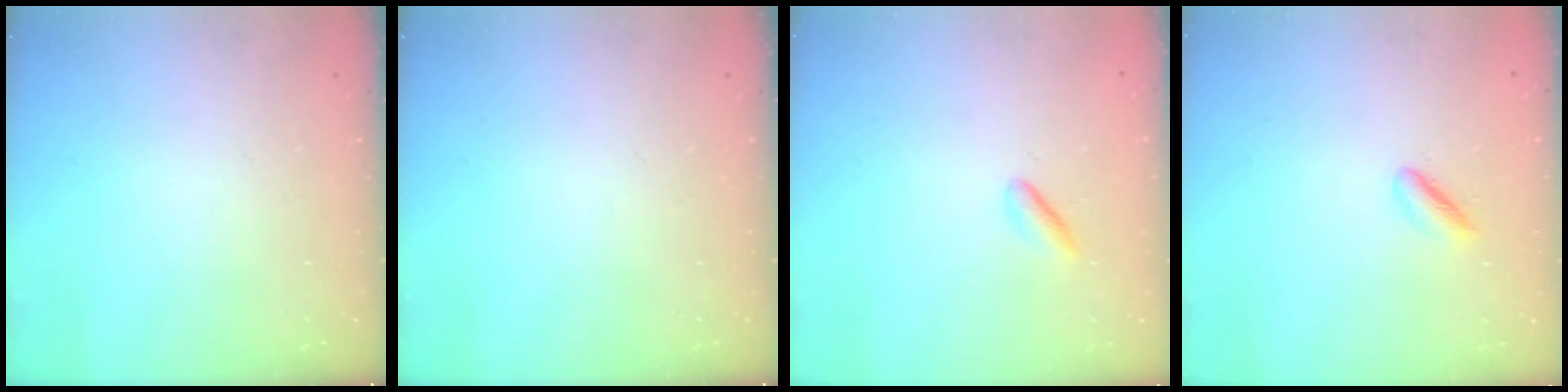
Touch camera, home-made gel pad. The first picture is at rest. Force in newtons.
{"total": 0.0}
{"total": 1.5, "press": 1.3, "slide": 0.7}
{"total": 2.2, "press": 2.0, "slide": 1.0}